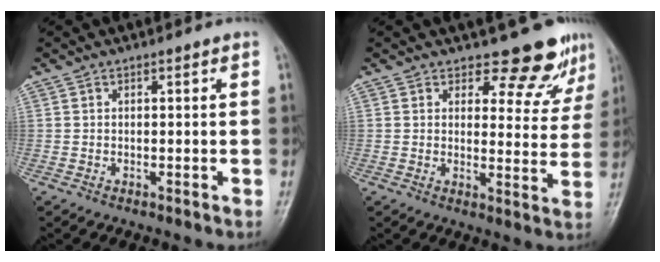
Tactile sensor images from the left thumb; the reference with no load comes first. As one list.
[{"total": 8.4, "force": [7.4, 3.4, 1.9], "torque": [0.010, -0.063, 0.081]}]